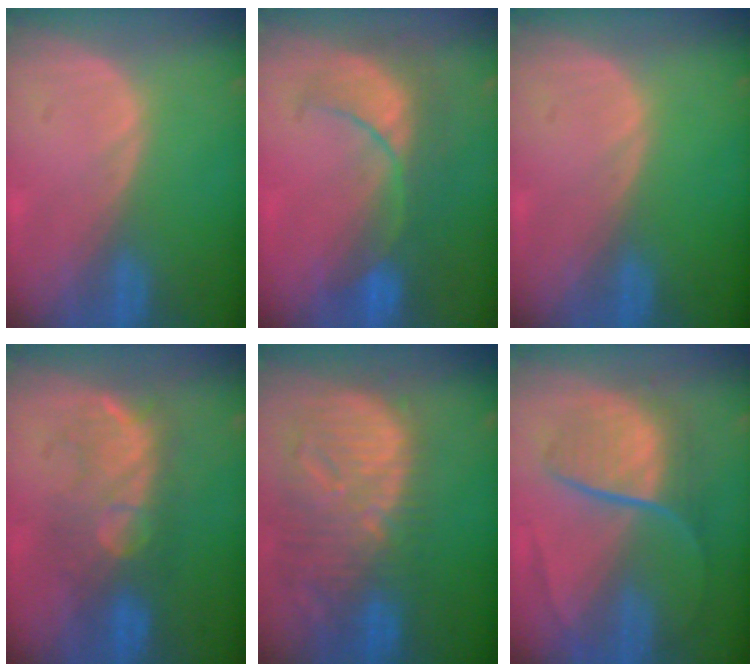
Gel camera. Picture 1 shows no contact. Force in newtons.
{"total": 8.0, "press": 7.8, "slide": 1.6}
{"total": 0.0}
{"total": 8.0, "press": 7.9, "slide": 0.7}
{"total": 13.2, "press": 11.5, "slide": 6.6}
{"total": 8.9, "press": 7.5, "slide": 4.7}